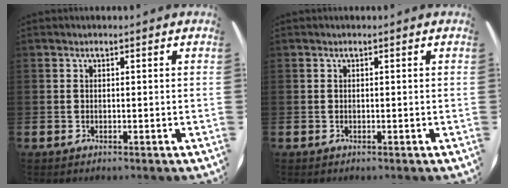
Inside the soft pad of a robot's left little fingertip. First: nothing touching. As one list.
[{"total": 0.0}]